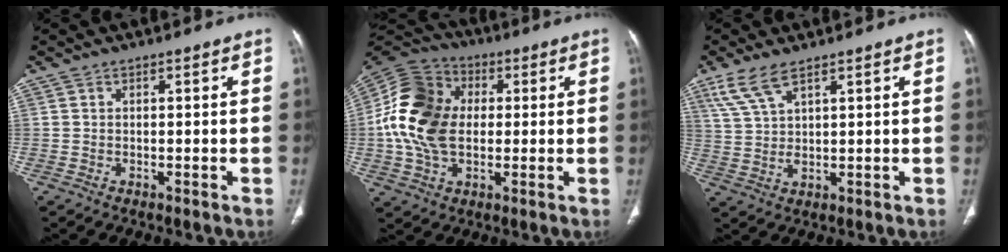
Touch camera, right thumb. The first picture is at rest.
{"total": 17.5, "force": [0.8, 12.4, 12.3], "torque": [-0.233, 0.019, 0.009]}
{"total": 6.5, "force": [4.2, 1.9, 4.6], "torque": [-0.105, -0.008, 0.095]}